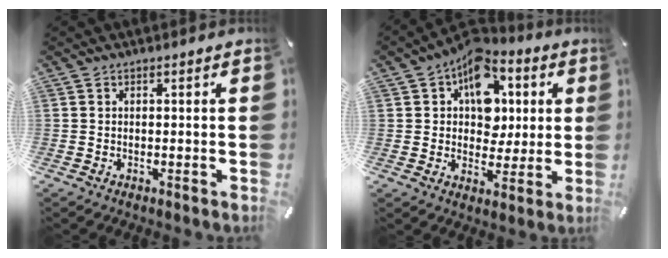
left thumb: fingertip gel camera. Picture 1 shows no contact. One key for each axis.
{"total": 13.7, "fx": 5.0, "fy": 10.3, "fz": 7.5, "tx": -0.109, "ty": -0.032, "tz": 0.092}